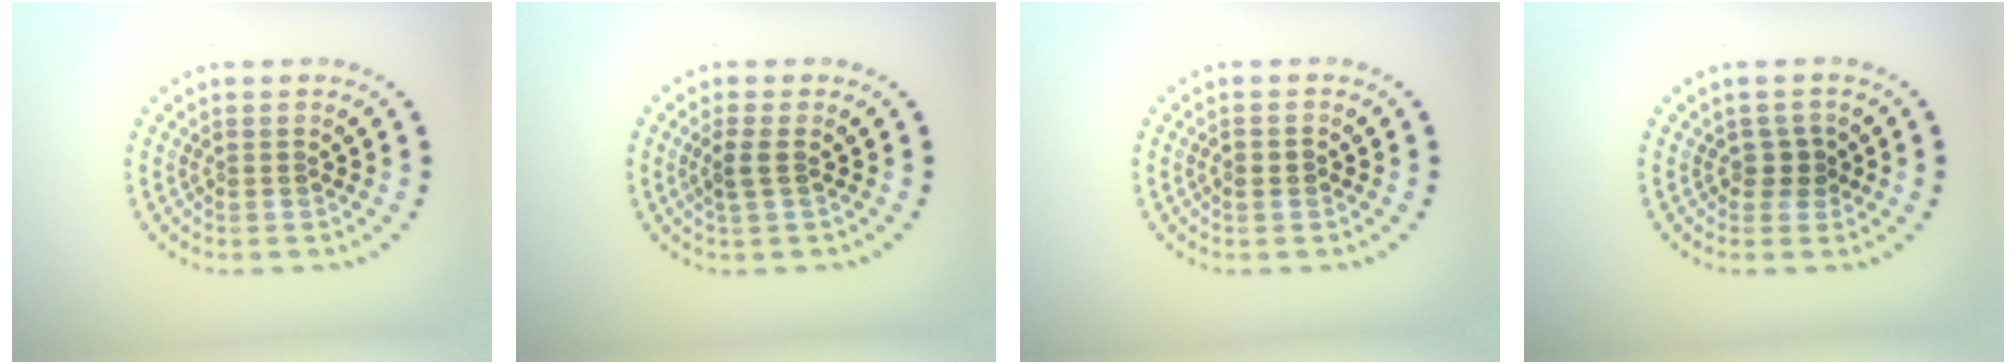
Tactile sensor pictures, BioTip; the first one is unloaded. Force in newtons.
{"total": 1.3, "press": 1.2, "slide": 0.6}
{"total": 1.1, "press": 1.0, "slide": 0.4}
{"total": 1.5, "press": 1.3, "slide": 0.8}